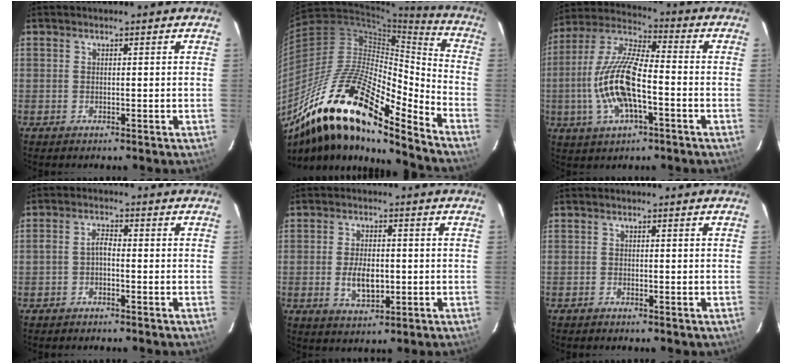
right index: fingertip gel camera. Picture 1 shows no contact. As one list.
[{"total": 24.2, "force": [-16.0, 6.4, 17.0], "torque": [-0.312, -0.025, -0.300]}, {"total": 15.1, "force": [-3.9, 5.2, 13.6], "torque": [-0.282, -0.001, -0.078]}, {"total": 2.1, "force": [-1.2, 0.9, 1.5], "torque": [-0.036, 0.010, -0.025]}, {"total": 6.5, "force": [-1.2, 3.5, 5.3], "torque": [-0.106, -0.005, -0.017]}, {"total": 1.0, "force": [-0.8, 0.6, 0.3], "torque": [-0.007, 0.000, -0.013]}]